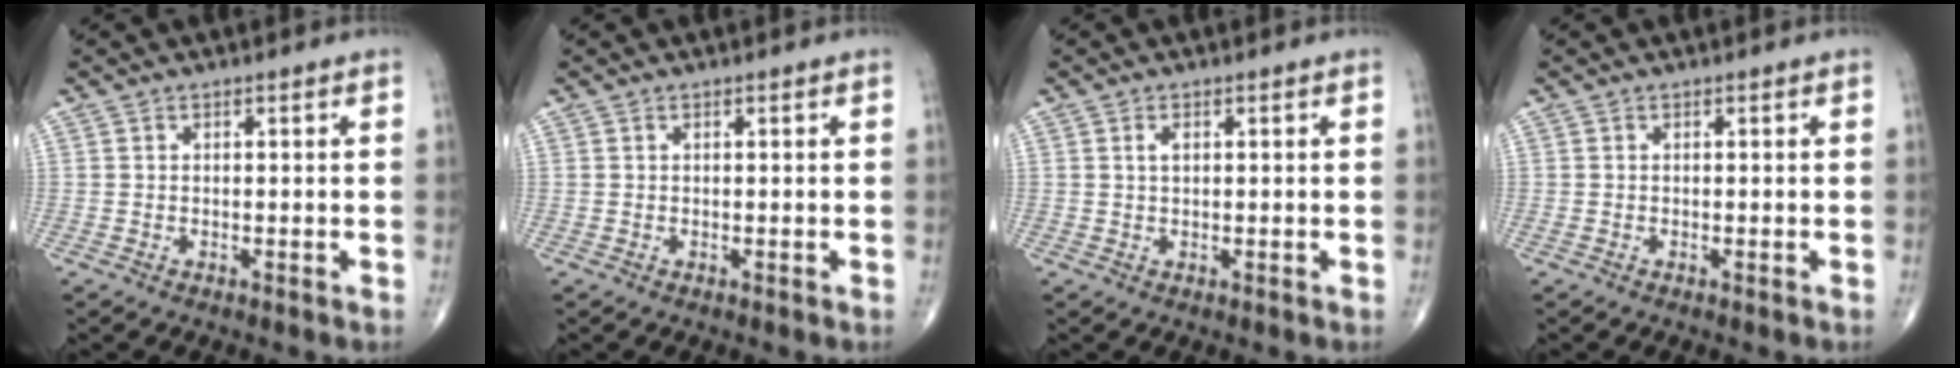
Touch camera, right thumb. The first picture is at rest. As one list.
[{"total": 0.0}, {"total": 1.5, "force": [0.5, 0.8, 1.2], "torque": [-0.024, 0.003, 0.010]}, {"total": 0.0}]